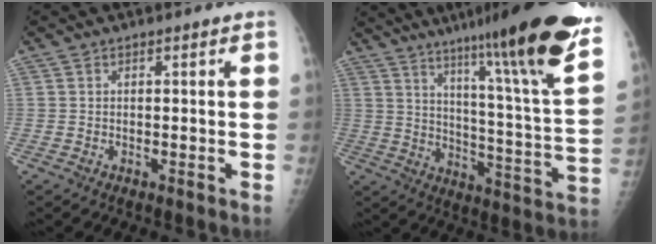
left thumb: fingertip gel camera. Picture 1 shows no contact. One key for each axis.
{"total": 26.2, "fx": 18.1, "fy": 0.9, "fz": 19.0, "tx": -0.267, "ty": -0.092, "tz": 0.263}